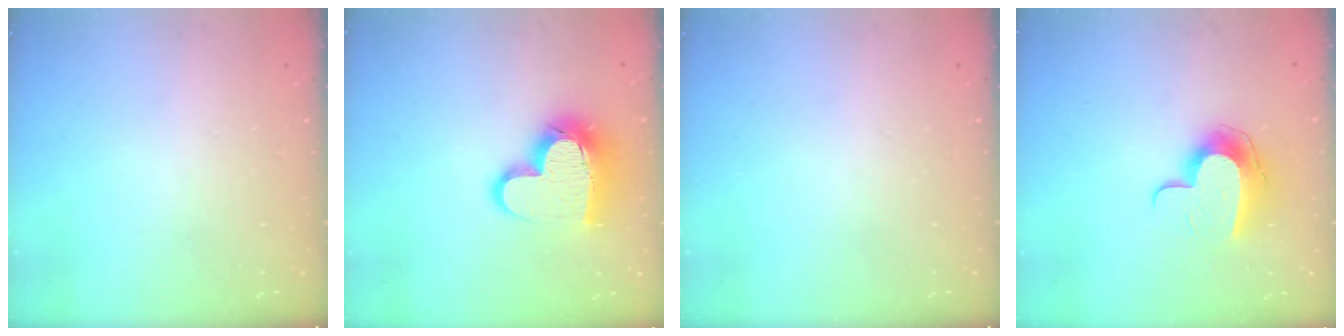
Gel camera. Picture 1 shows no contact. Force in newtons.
{"total": 15.3, "press": 15.2, "slide": 1.0}
{"total": 0.0}
{"total": 11.5, "press": 11.5, "slide": 0.5}